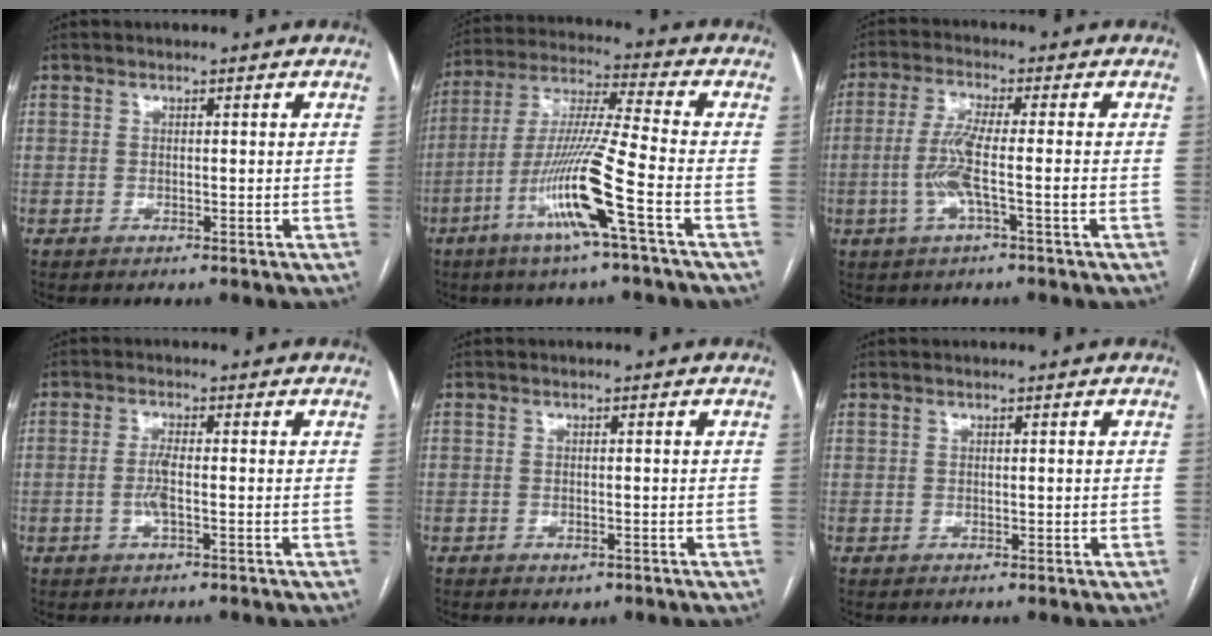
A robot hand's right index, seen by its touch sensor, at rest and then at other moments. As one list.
[{"total": 14.0, "force": [-6.0, -1.1, 12.6], "torque": [-0.254, -0.012, -0.117]}, {"total": 6.3, "force": [-1.5, 0.1, 6.1], "torque": [-0.129, 0.002, -0.031]}, {"total": 3.0, "force": [-0.6, 0.4, 2.9], "torque": [-0.066, -0.003, -0.013]}, {"total": 1.4, "force": [-0.7, 0.9, 0.8], "torque": [-0.011, 0.001, -0.002]}, {"total": 0.5, "force": [0.2, 0.3, 0.3], "torque": [-0.006, 0.000, 0.005]}]